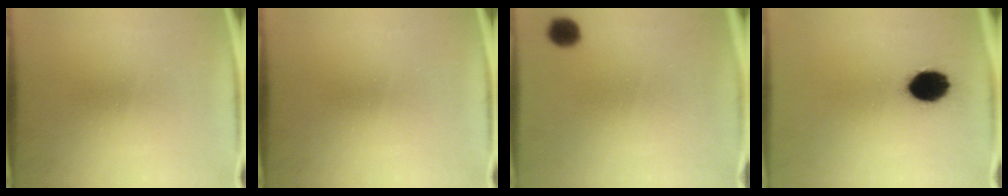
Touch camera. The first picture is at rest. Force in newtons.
{"total": 0.0}
{"total": 4.2}
{"total": 10.0}